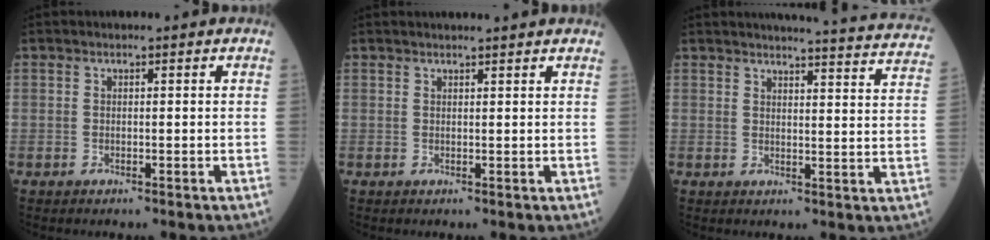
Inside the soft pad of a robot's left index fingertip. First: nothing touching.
{"total": 4.8, "force": [4.5, 0.0, 1.7], "torque": [-0.021, 0.022, 0.049]}
{"total": 18.3, "force": [17.7, 0.3, 4.6], "torque": [-0.051, -0.083, 0.182]}